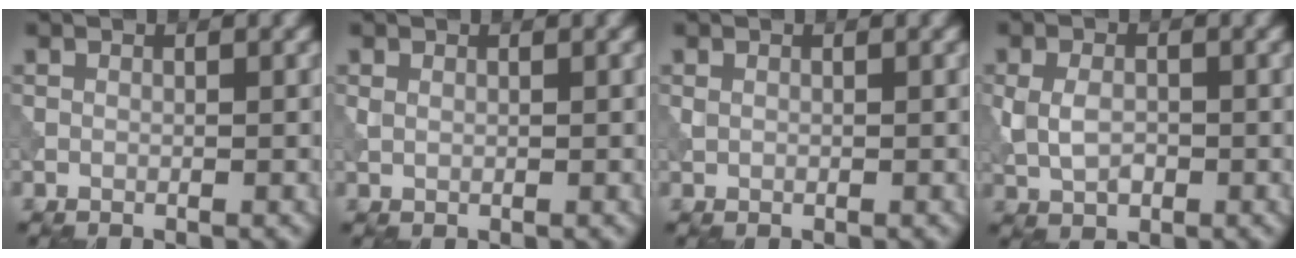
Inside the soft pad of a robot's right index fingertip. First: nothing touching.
{"total": 0.7, "force": [0.3, 0.4, 0.5], "torque": [-0.014, -0.001, 0.008]}
{"total": 0.6, "force": [0.1, 0.4, 0.4], "torque": [-0.010, -0.001, 0.002]}
{"total": 3.3, "force": [-0.2, 2.3, 2.4], "torque": [-0.055, -0.002, -0.005]}